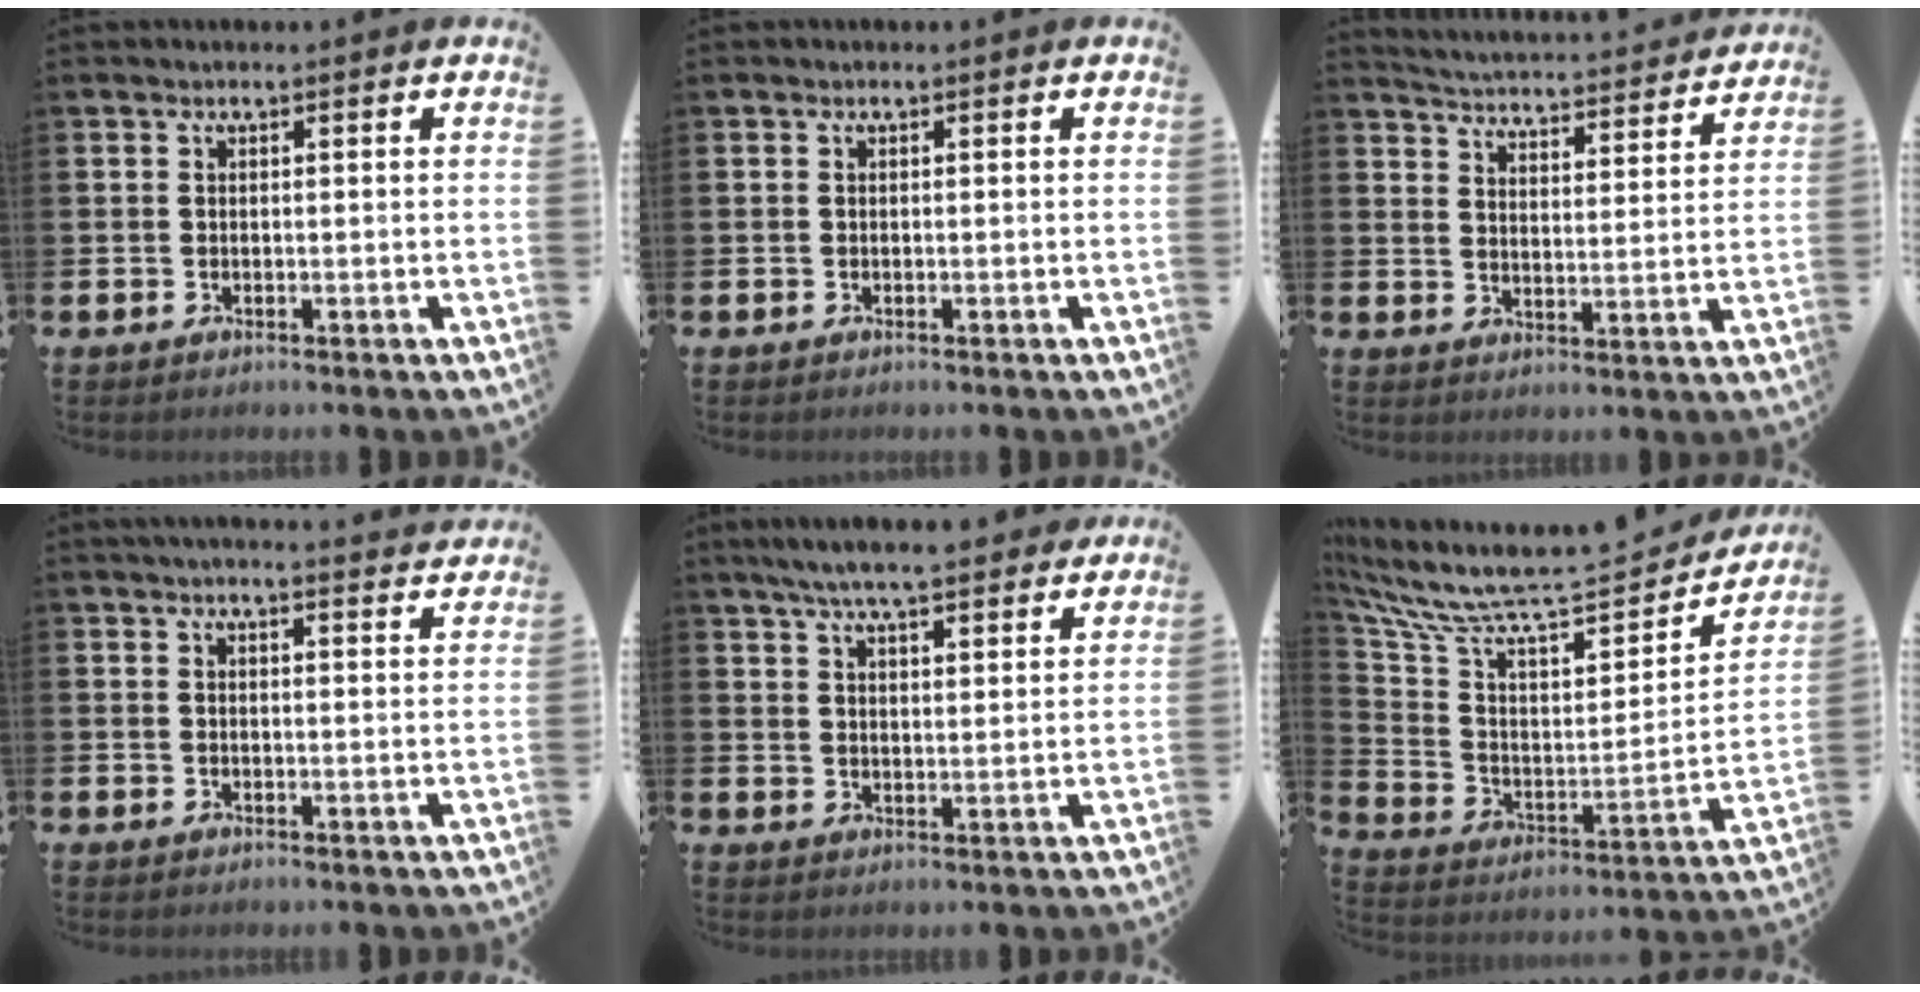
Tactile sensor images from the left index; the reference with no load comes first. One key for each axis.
{"total": 0.0}
{"total": 4.7, "fx": 4.7, "fy": 0.2, "fz": 0.1, "tx": -0.028, "ty": -0.043, "tz": 0.078}
{"total": 3.1, "fx": 3.0, "fy": -0.2, "fz": 0.5, "tx": -0.012, "ty": -0.014, "tz": 0.054}
{"total": 6.7, "fx": 6.3, "fy": 0.6, "fz": 2.2, "tx": -0.057, "ty": -0.027, "tz": 0.112}
{"total": 7.4, "fx": 6.4, "fy": 1.6, "fz": 3.2, "tx": -0.101, "ty": -0.067, "tz": 0.100}